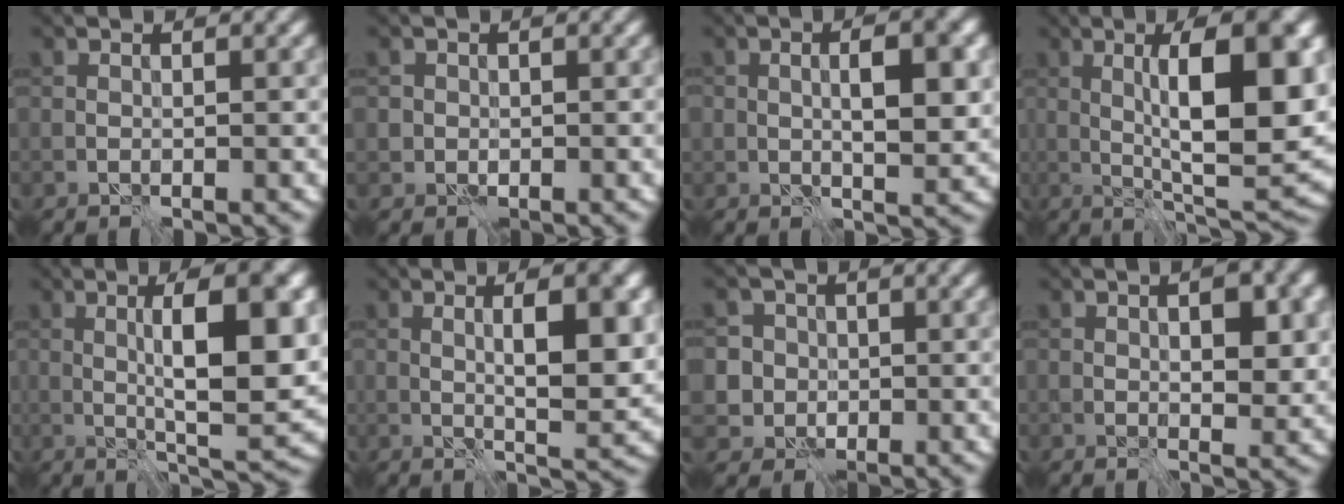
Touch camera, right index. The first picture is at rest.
{"total": 0.9, "force": [0.0, 0.9, 0.0], "torque": [0.009, -0.004, 0.000]}
{"total": 4.8, "force": [0.5, 1.8, 4.5], "torque": [-0.072, 0.003, 0.009]}
{"total": 11.9, "force": [1.5, 3.4, 11.3], "torque": [-0.162, 0.002, 0.027]}
{"total": 9.7, "force": [1.0, 2.6, 9.3], "torque": [-0.136, 0.000, 0.017]}
{"total": 6.2, "force": [1.0, 1.5, 5.9], "torque": [-0.091, -0.001, 0.019]}
{"total": 5.0, "force": [0.6, 4.8, 1.2], "torque": [-0.013, 0.026, -0.005]}
{"total": 4.6, "force": [0.8, 2.0, 4.1], "torque": [-0.055, 0.000, 0.014]}